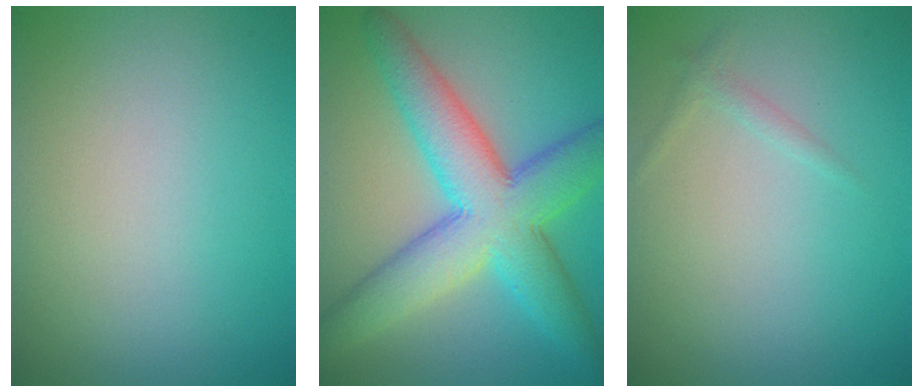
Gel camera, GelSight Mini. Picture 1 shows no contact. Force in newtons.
{"total": 9.6, "press": 9.6, "slide": 0.4}
{"total": 0.9, "press": 0.9, "slide": 0.0}